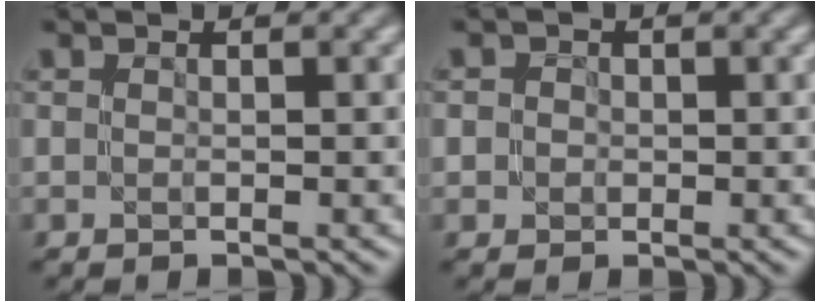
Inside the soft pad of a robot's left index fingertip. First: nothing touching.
{"total": 1.9, "force": [0.4, 1.7, 0.8], "torque": [0.002, 0.012, -0.009]}